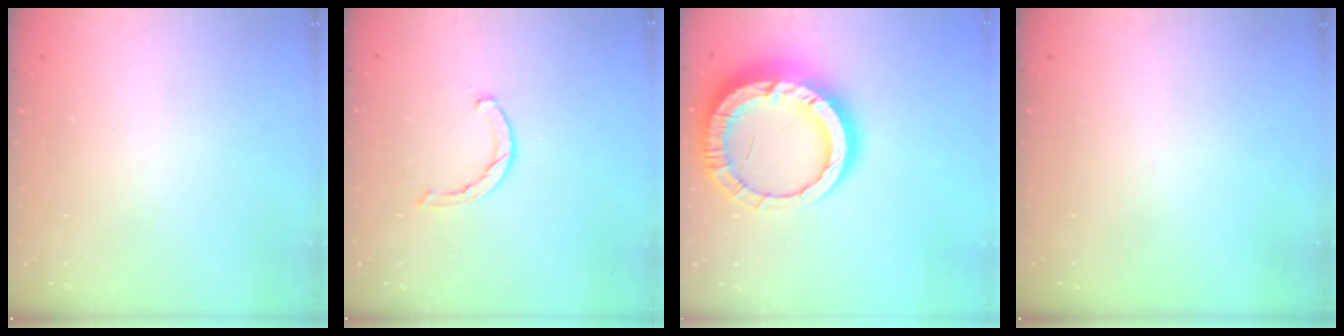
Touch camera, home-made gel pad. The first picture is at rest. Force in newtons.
{"total": 2.3, "press": 2.3, "slide": 0.4}
{"total": 19.3, "press": 19.2, "slide": 1.9}
{"total": 0.0}